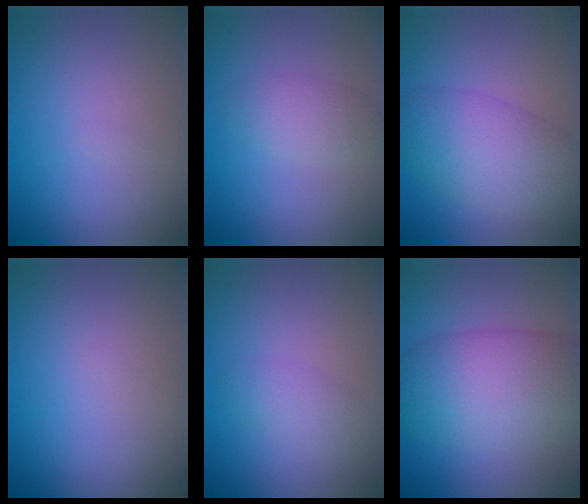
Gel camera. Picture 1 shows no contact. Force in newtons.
{"total": 2.3, "press": 2.3, "slide": 0.1}
{"total": 6.1, "press": 6.1, "slide": 0.2}
{"total": 0.0}
{"total": 1.7, "press": 1.7, "slide": 0.1}
{"total": 9.1, "press": 9.1, "slide": 0.3}